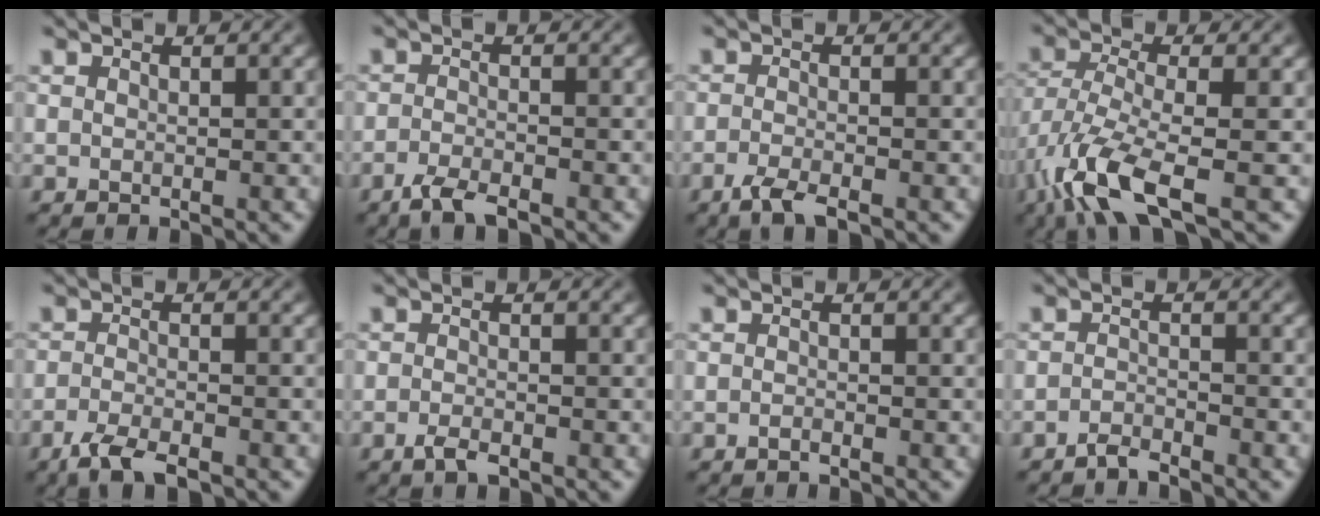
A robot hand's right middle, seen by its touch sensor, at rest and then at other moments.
{"total": 2.8, "force": [-2.1, 0.6, 1.8], "torque": [-0.041, -0.005, -0.047]}
{"total": 2.6, "force": [-1.8, 0.5, 1.9], "torque": [-0.042, -0.007, -0.041]}
{"total": 7.8, "force": [-4.0, 2.4, 6.3], "torque": [-0.144, -0.010, -0.087]}
{"total": 3.4, "force": [-2.4, 0.8, 2.3], "torque": [-0.051, -0.008, -0.053]}
{"total": 1.5, "force": [-1.0, 0.5, 1.1], "torque": [-0.025, -0.001, -0.020]}
{"total": 0.6, "force": [-0.5, 0.1, 0.4], "torque": [-0.006, 0.001, -0.010]}
{"total": 1.5, "force": [-1.4, 0.2, 0.5], "torque": [-0.010, 0.004, -0.032]}